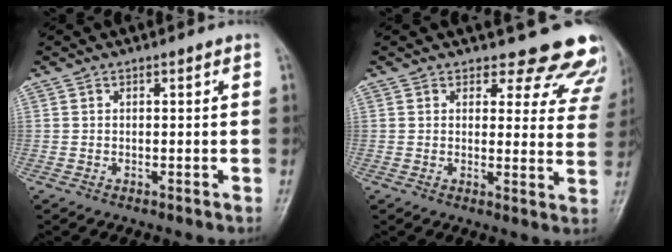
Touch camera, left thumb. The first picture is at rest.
{"total": 13.0, "force": [12.1, 4.4, 1.6], "torque": [0.041, -0.097, 0.110]}